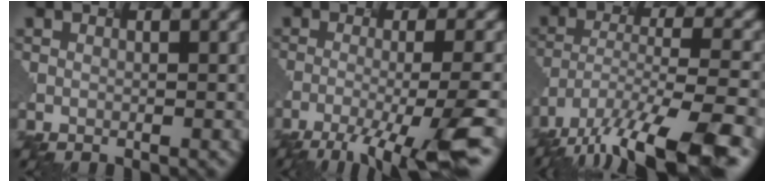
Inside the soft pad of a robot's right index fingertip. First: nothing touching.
{"total": 8.4, "force": [-4.8, 1.2, 6.7], "torque": [-0.094, 0.001, -0.071]}
{"total": 12.6, "force": [-9.9, 2.7, 7.3], "torque": [-0.150, -0.023, -0.150]}